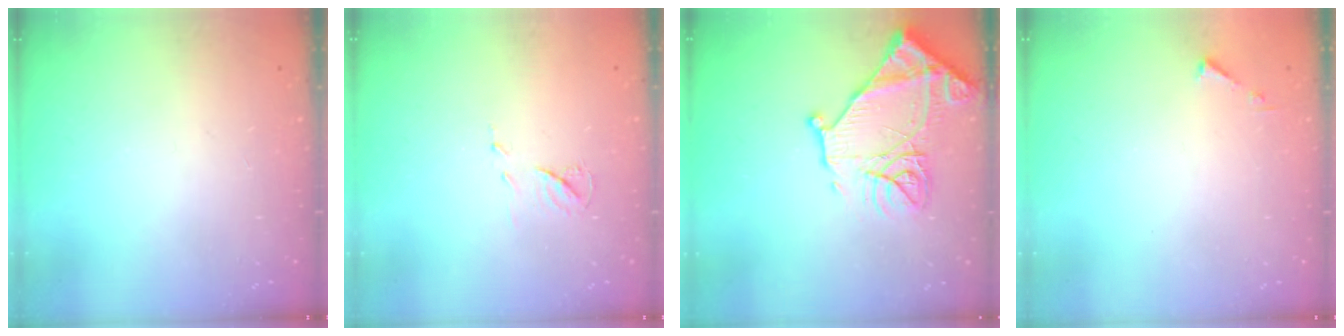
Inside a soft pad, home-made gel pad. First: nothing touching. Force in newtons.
{"total": 5.8, "press": 5.8, "slide": 0.5}
{"total": 17.7, "press": 17.7, "slide": 1.5}
{"total": 3.2, "press": 3.2, "slide": 0.4}